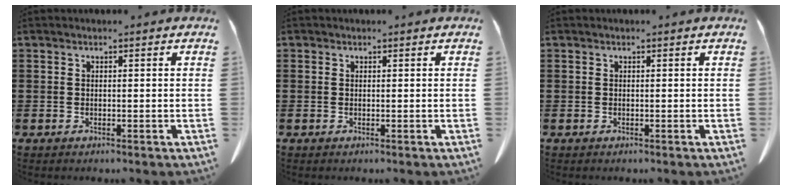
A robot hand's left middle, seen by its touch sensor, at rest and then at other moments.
{"total": 0.0}
{"total": 0.0}